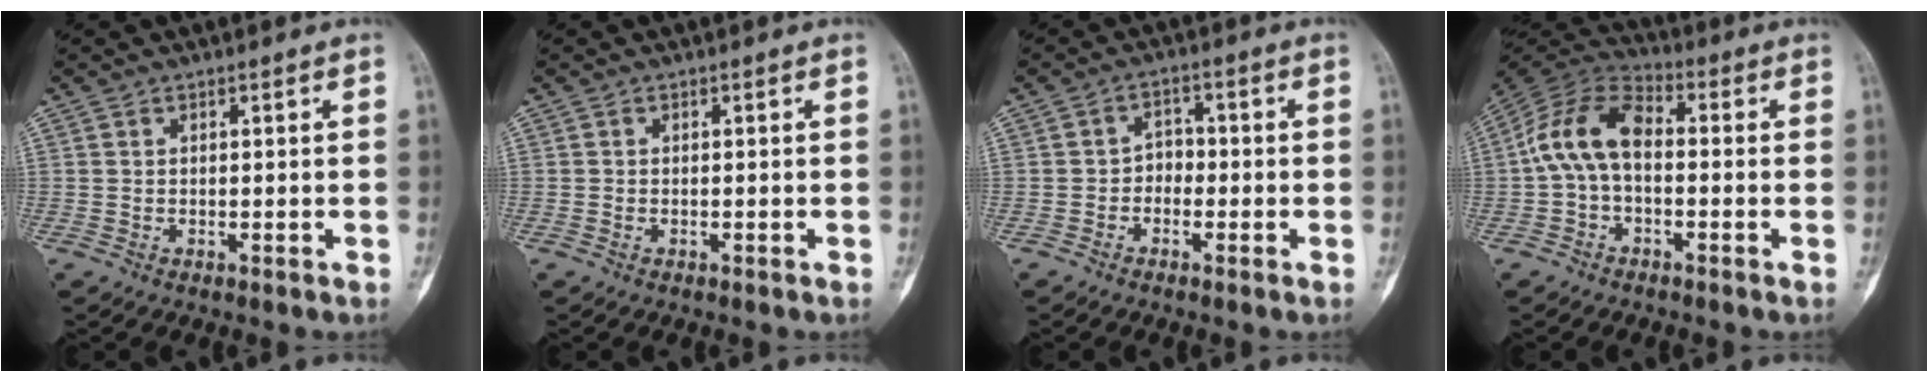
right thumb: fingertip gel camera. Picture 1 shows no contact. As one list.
[{"total": 0.0}, {"total": 2.9, "force": [-1.1, 2.3, 1.4], "torque": [0.003, 0.020, -0.029]}, {"total": 11.6, "force": [-0.3, 7.0, 9.2], "torque": [-0.173, 0.035, -0.020]}]